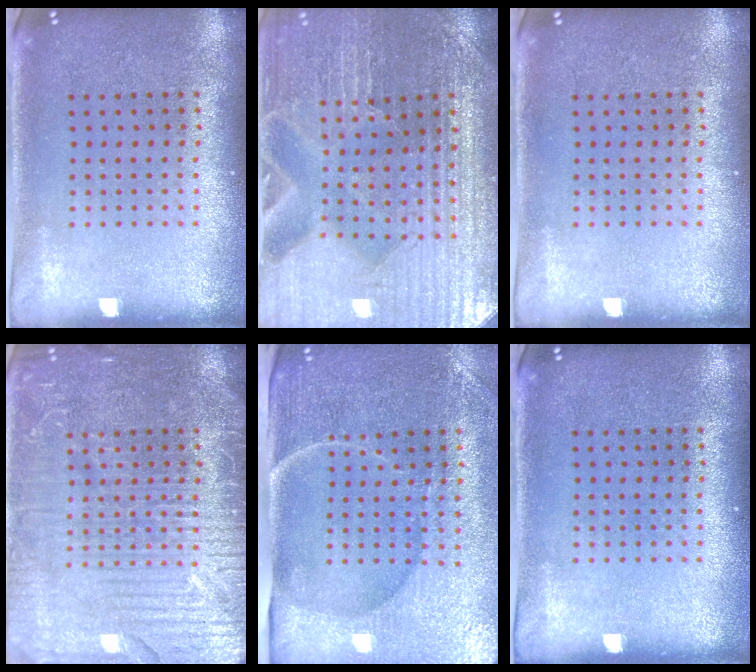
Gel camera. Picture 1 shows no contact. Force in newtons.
{"total": 3.6, "press": 3.6, "slide": 0.4}
{"total": 0.0}
{"total": 4.5, "press": 4.5, "slide": 0.6}
{"total": 4.6, "press": 4.0, "slide": 2.3}
{"total": 0.0}